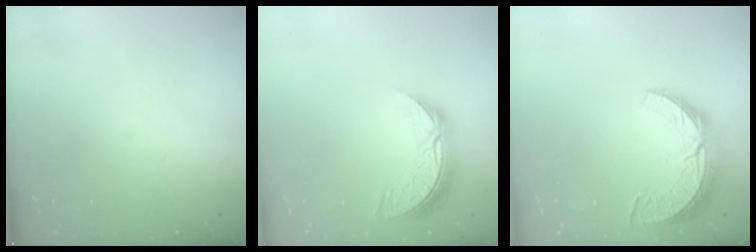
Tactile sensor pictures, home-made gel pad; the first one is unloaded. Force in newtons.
{"total": 9.3, "press": 9.3, "slide": 0.7}
{"total": 9.7, "press": 9.7, "slide": 0.7}